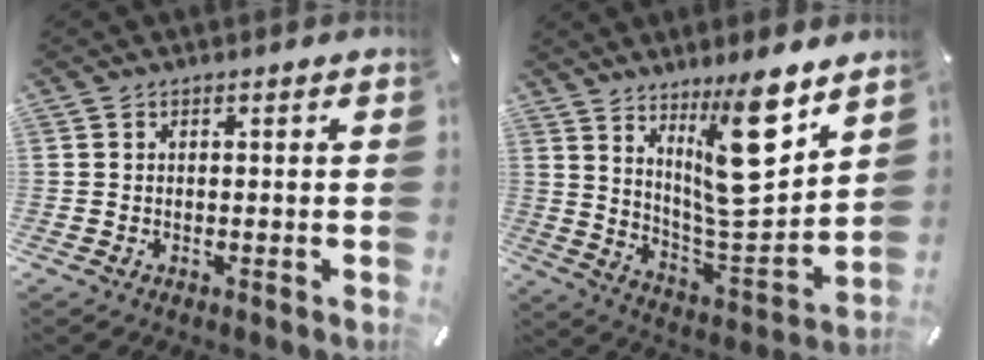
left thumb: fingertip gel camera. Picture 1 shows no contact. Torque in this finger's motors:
{"motor_torque": [2.54, 2.47, 0.48, -0.61, 0.20]}